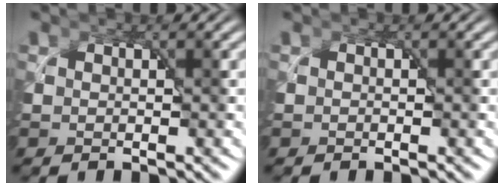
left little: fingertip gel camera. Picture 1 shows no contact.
{"total": 0.0}